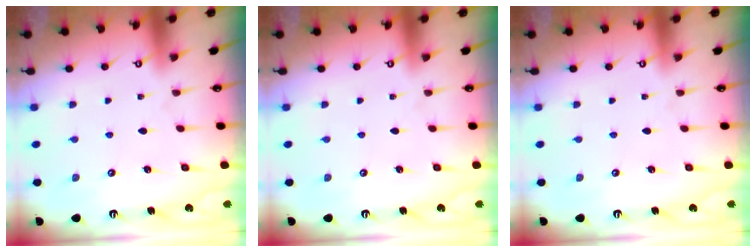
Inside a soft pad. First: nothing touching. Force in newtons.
{"total": 0.0}
{"total": 0.0}